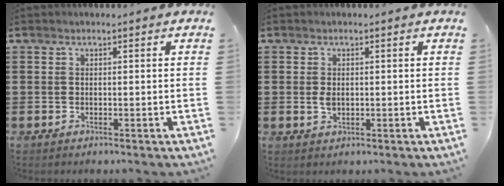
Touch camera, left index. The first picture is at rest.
{"total": 1.9, "force": [0.1, 1.1, 1.6], "torque": [-0.032, 0.003, 0.001]}